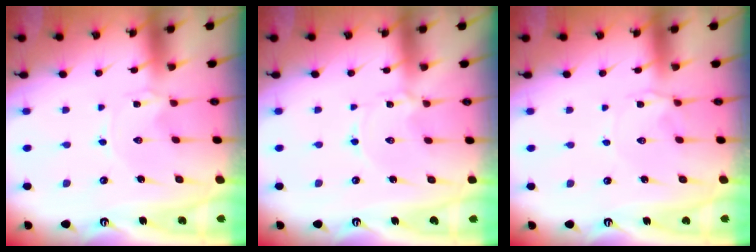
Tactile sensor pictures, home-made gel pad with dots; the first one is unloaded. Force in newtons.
{"total": 1.7, "press": 1.7, "slide": 0.3}
{"total": 2.7, "press": 2.6, "slide": 0.4}